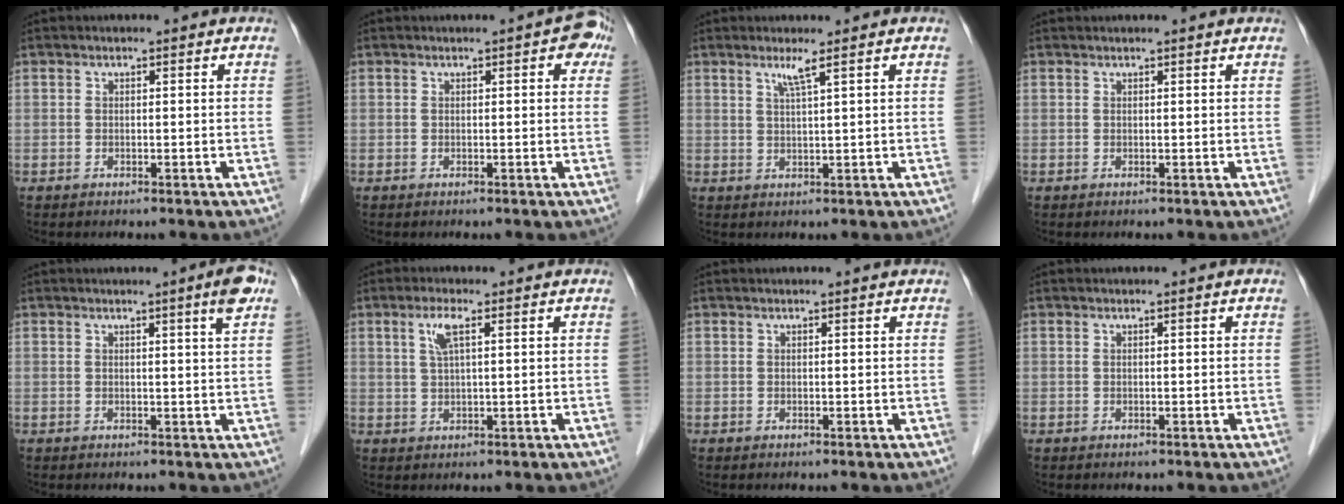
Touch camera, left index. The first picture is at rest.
{"total": 3.0, "force": [1.3, 1.2, 2.4], "torque": [-0.020, 0.008, 0.008]}
{"total": 2.2, "force": [1.4, -0.6, 1.6], "torque": [-0.035, -0.006, 0.031]}
{"total": 2.3, "force": [2.3, 0.2, 0.4], "torque": [-0.009, 0.019, 0.026]}
{"total": 3.1, "force": [1.8, -0.5, 2.5], "torque": [-0.037, -0.008, 0.021]}
{"total": 3.2, "force": [1.5, 0.4, 2.8], "torque": [-0.064, 0.004, 0.030]}
{"total": 2.0, "force": [2.0, 0.2, 0.3], "torque": [-0.009, 0.017, 0.022]}
{"total": 0.0}